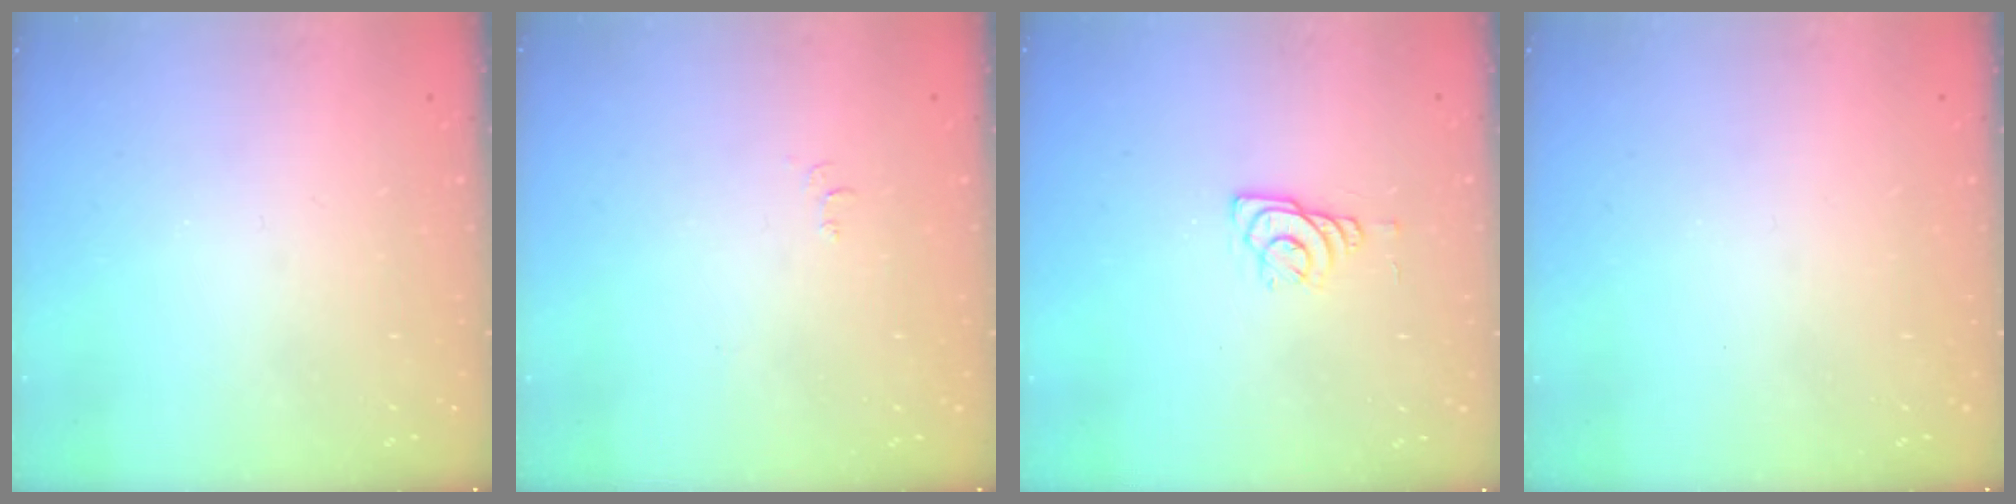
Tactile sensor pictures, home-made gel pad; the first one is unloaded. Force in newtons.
{"total": 4.8, "press": 4.8, "slide": 0.7}
{"total": 6.0, "press": 6.0, "slide": 0.5}
{"total": 0.0}